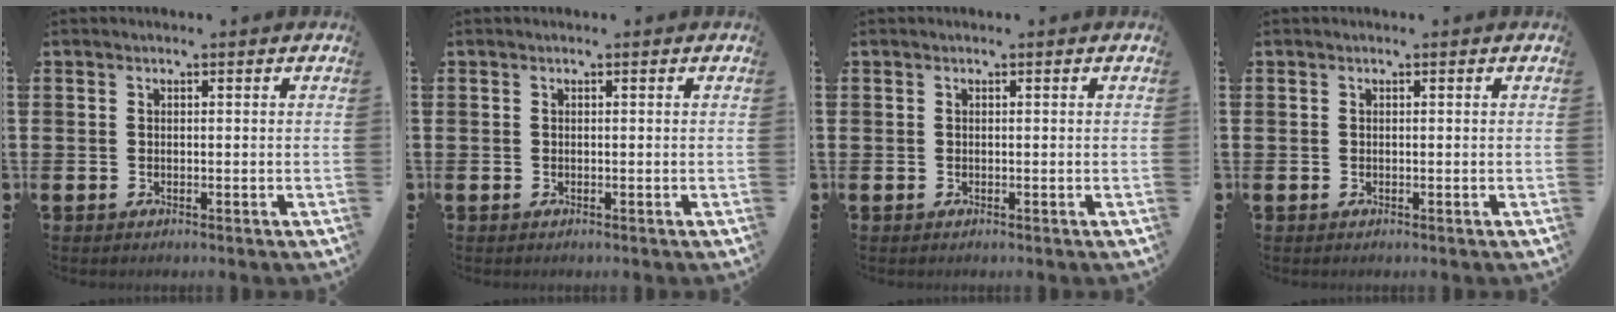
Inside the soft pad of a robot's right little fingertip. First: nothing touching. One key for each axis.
{"total": 0.0}
{"total": 0.0}
{"total": 0.0}